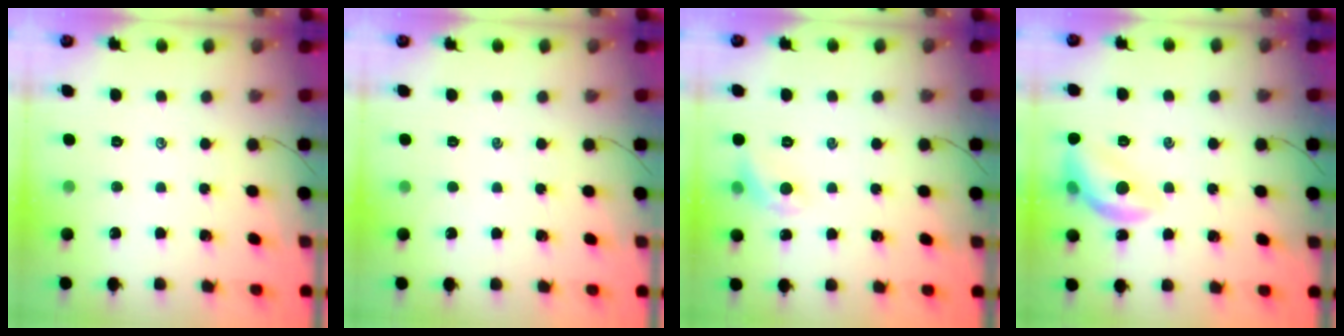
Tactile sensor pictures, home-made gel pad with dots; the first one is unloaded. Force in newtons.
{"total": 0.0}
{"total": 6.5, "press": 6.4, "slide": 0.8}
{"total": 12.7, "press": 12.7, "slide": 0.8}